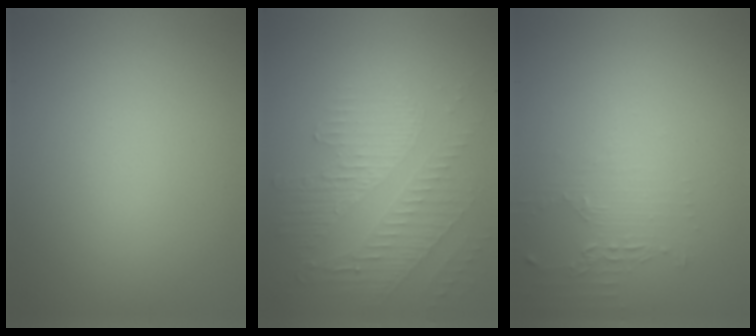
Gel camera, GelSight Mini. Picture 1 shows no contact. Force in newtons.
{"total": 4.3, "press": 3.1, "slide": 2.9}
{"total": 1.5, "press": 1.5, "slide": 0.4}